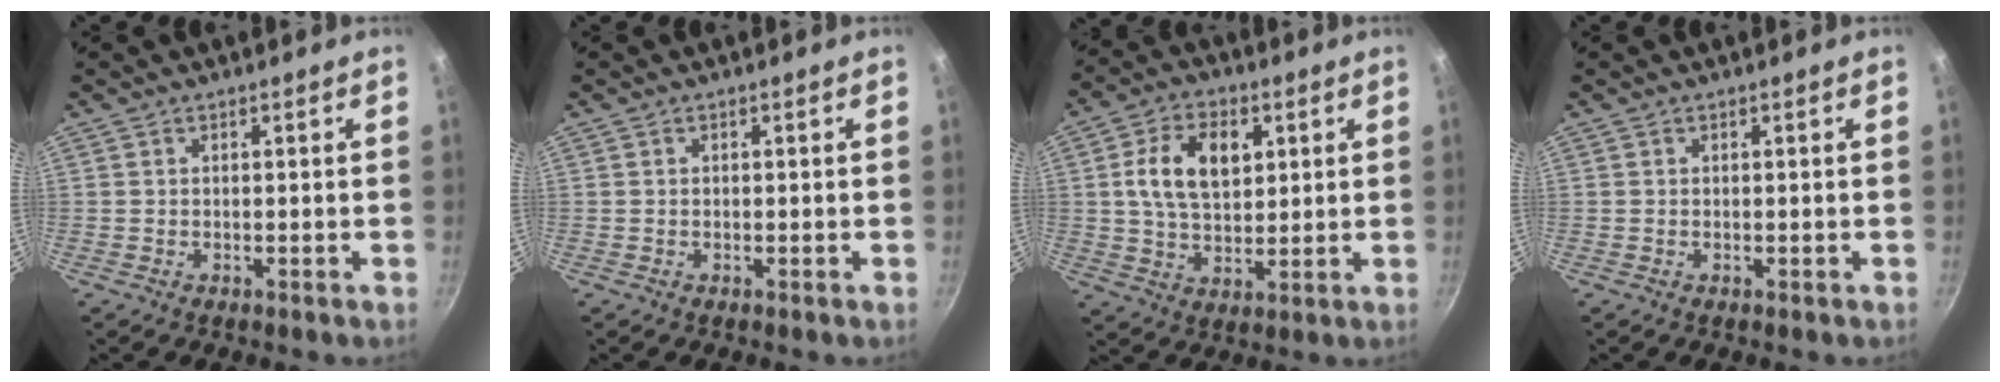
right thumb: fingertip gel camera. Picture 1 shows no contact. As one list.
[{"total": 0.0}, {"total": 11.7, "force": [2.9, 7.5, 8.5], "torque": [-0.134, 0.000, 0.047]}, {"total": 0.0}]